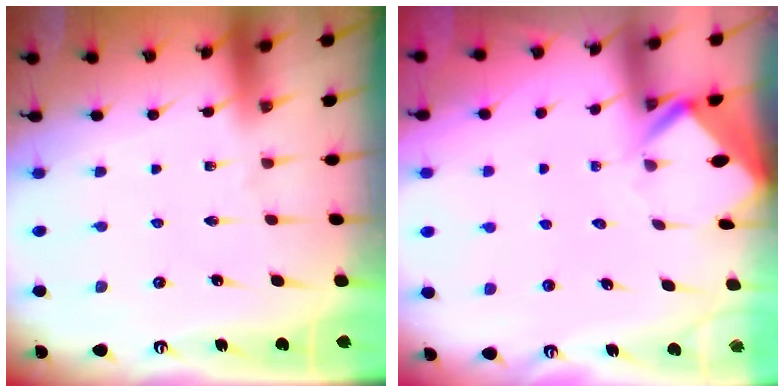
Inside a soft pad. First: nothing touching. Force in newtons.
{"total": 3.3, "press": 3.3, "slide": 0.2}